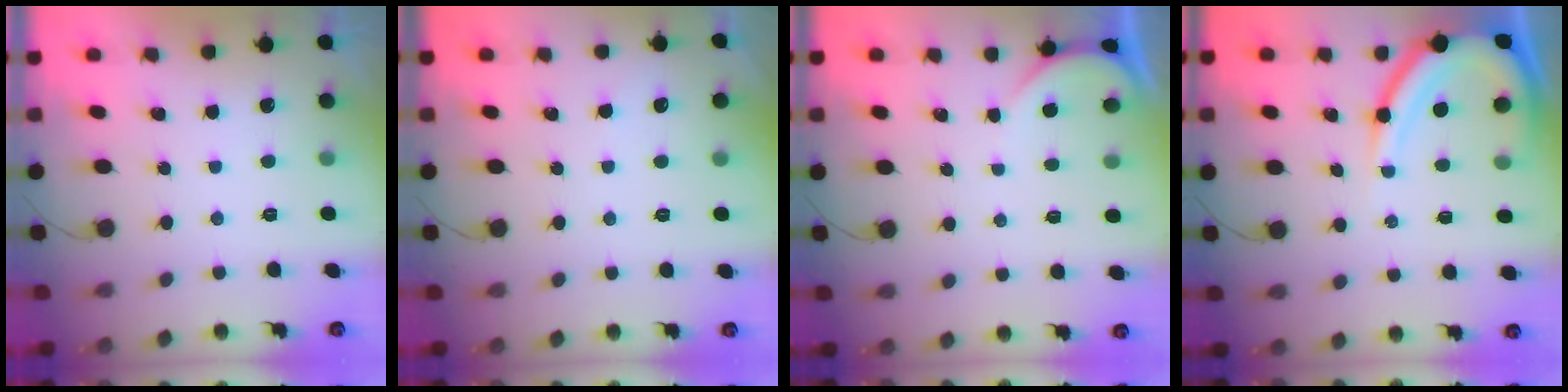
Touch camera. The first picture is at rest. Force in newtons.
{"total": 1.7, "press": 1.7, "slide": 0.3}
{"total": 1.6, "press": 1.6, "slide": 0.2}
{"total": 12.5, "press": 12.4, "slide": 1.4}